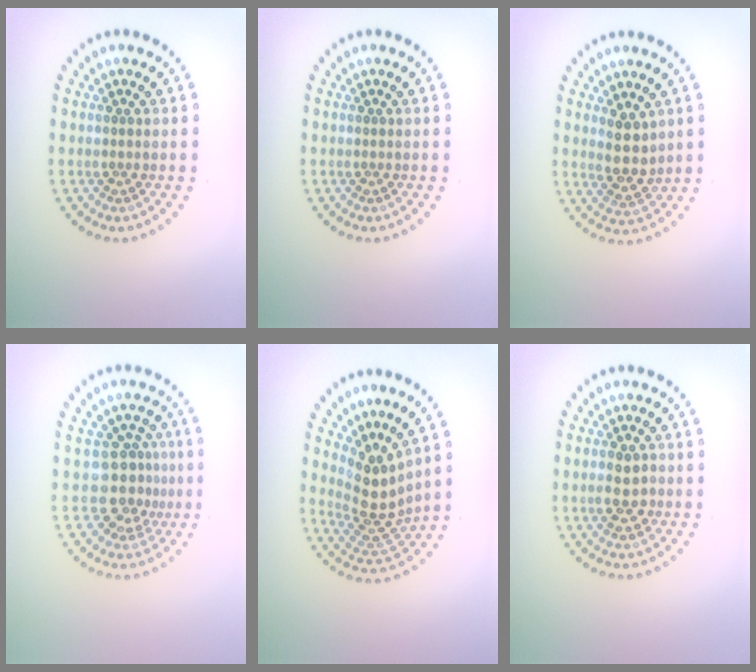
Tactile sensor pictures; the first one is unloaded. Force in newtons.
{"total": 0.0}
{"total": 2.9, "press": 2.6, "slide": 1.4}
{"total": 3.5, "press": 2.6, "slide": 2.3}
{"total": 4.3, "press": 3.0, "slide": 3.0}
{"total": 2.5, "press": 2.5, "slide": 0.4}